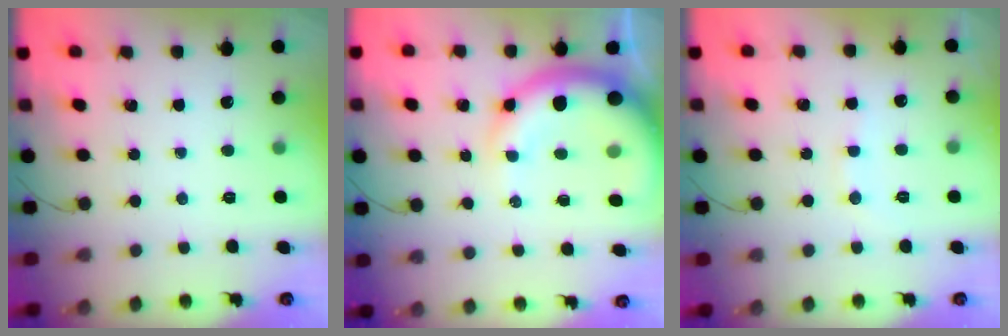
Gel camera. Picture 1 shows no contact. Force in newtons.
{"total": 15.3, "press": 14.9, "slide": 3.5}
{"total": 7.0, "press": 6.9, "slide": 1.4}